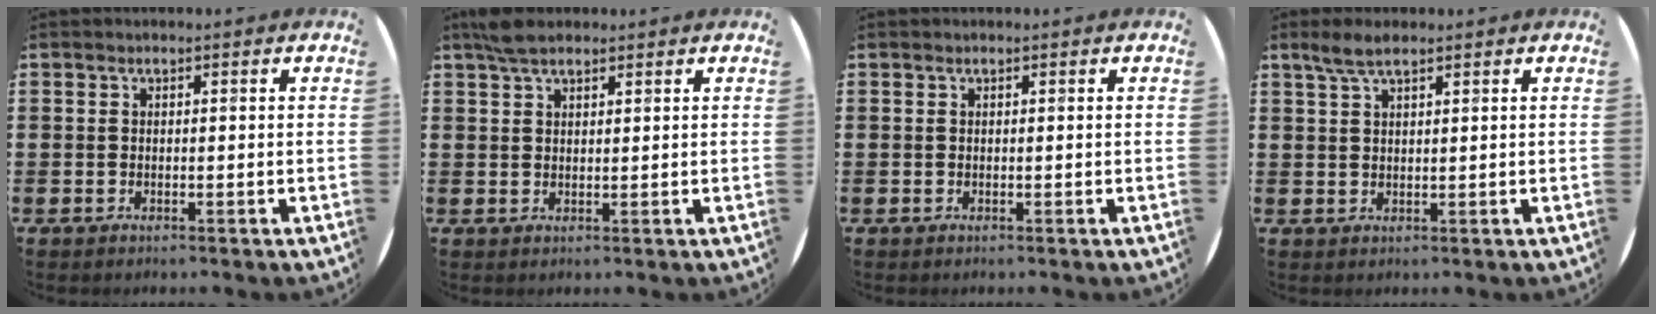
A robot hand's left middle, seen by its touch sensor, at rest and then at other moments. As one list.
[{"total": 3.2, "force": [2.6, 1.1, 1.6], "torque": [-0.036, 0.006, 0.049]}, {"total": 0.0}, {"total": 3.1, "force": [2.3, 0.8, 1.9], "torque": [-0.040, 0.005, 0.041]}]